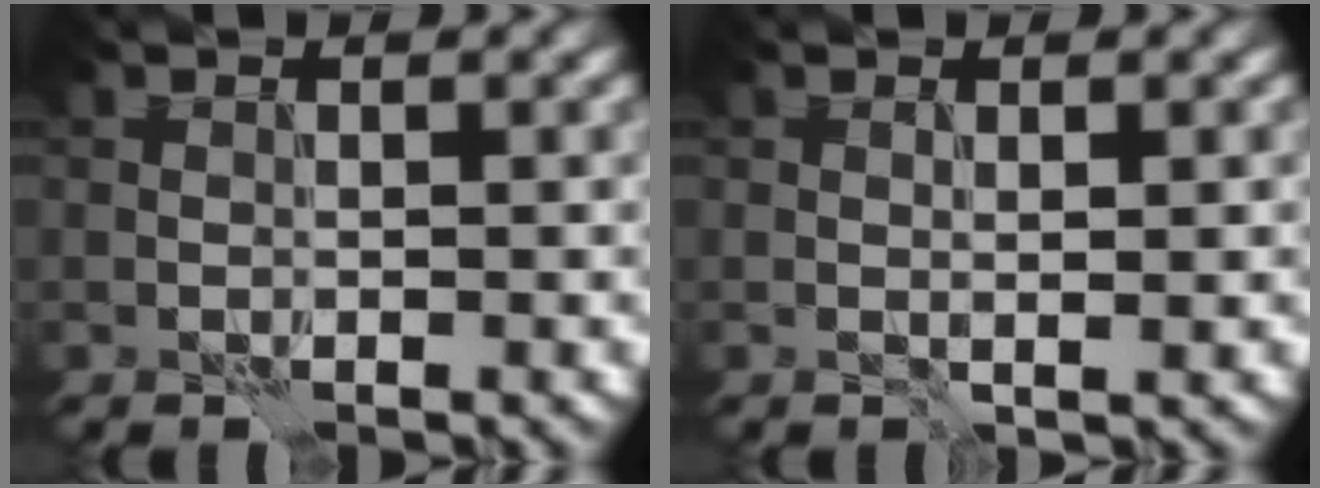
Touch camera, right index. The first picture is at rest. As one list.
[{"total": 0.7, "force": [0.1, -0.1, 0.7], "torque": [-0.012, -0.002, 0.002]}]